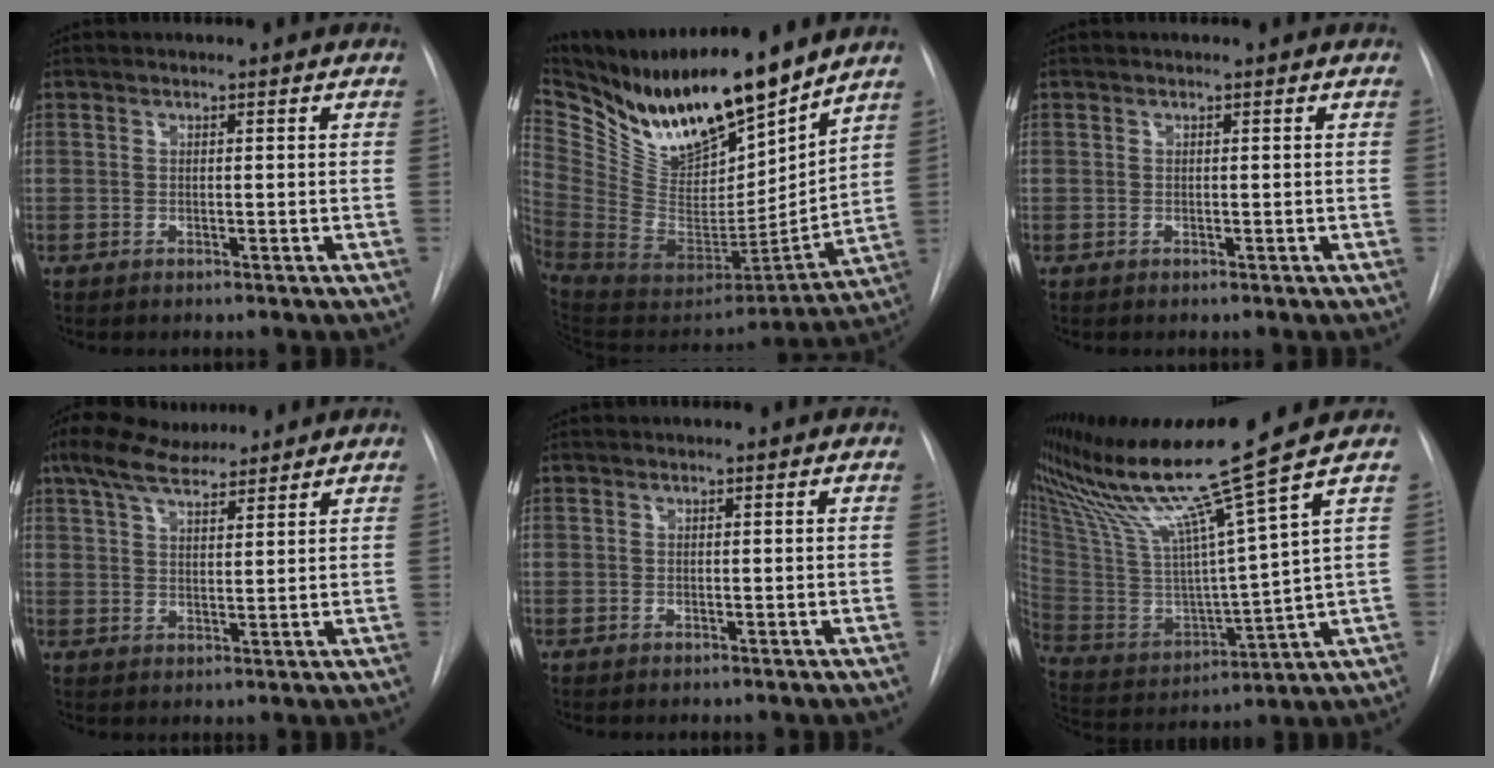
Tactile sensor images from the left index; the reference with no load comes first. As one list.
[{"total": 24.8, "force": [20.1, 7.1, 12.6], "torque": [-0.244, -0.043, 0.357]}, {"total": 0.0}, {"total": 9.0, "force": [7.5, 2.0, 4.6], "torque": [-0.083, 0.029, 0.132]}, {"total": 0.0}, {"total": 18.5, "force": [14.3, -3.8, 11.2], "torque": [-0.202, -0.043, 0.263]}]